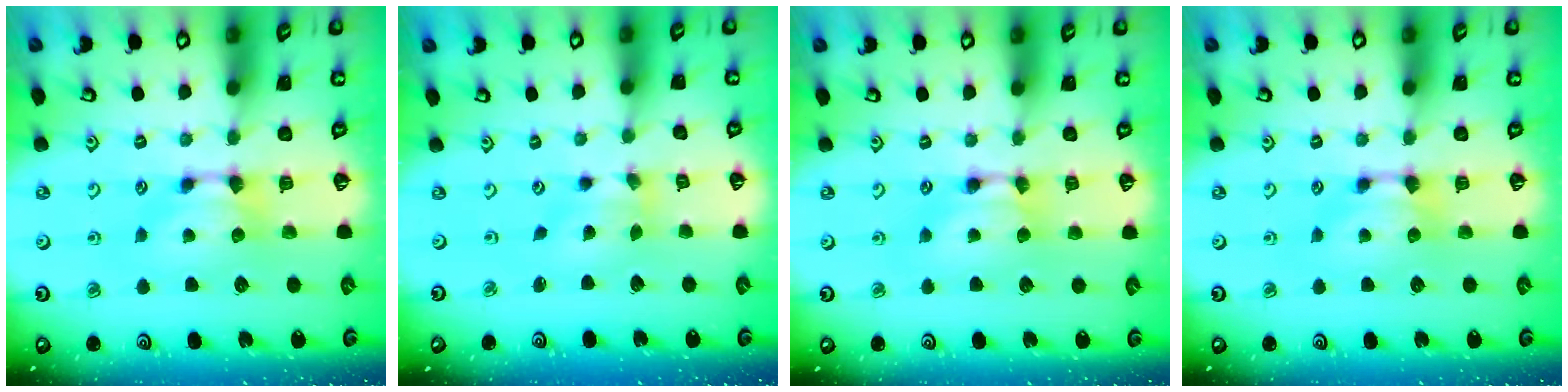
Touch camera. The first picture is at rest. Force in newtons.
{"total": 2.0, "press": 1.3, "slide": 1.5}
{"total": 1.5, "press": 1.5, "slide": 0.2}
{"total": 0.0}